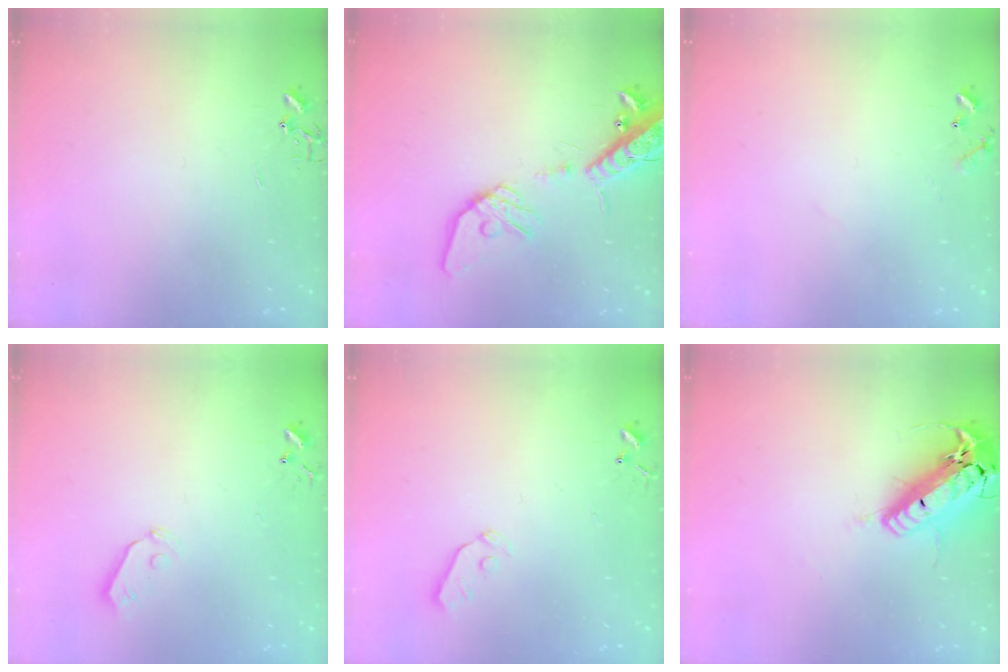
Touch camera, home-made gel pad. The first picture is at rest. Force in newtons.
{"total": 18.9, "press": 18.6, "slide": 3.4}
{"total": 7.2, "press": 7.2, "slide": 0.5}
{"total": 5.5, "press": 5.4, "slide": 0.6}
{"total": 3.3, "press": 3.2, "slide": 0.7}
{"total": 22.0, "press": 21.5, "slide": 4.5}